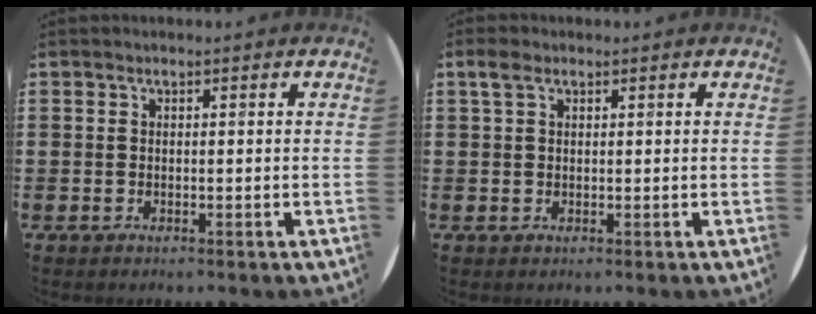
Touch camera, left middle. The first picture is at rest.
{"total": 1.7, "force": [1.1, 0.9, 1.0], "torque": [-0.014, 0.002, 0.018]}